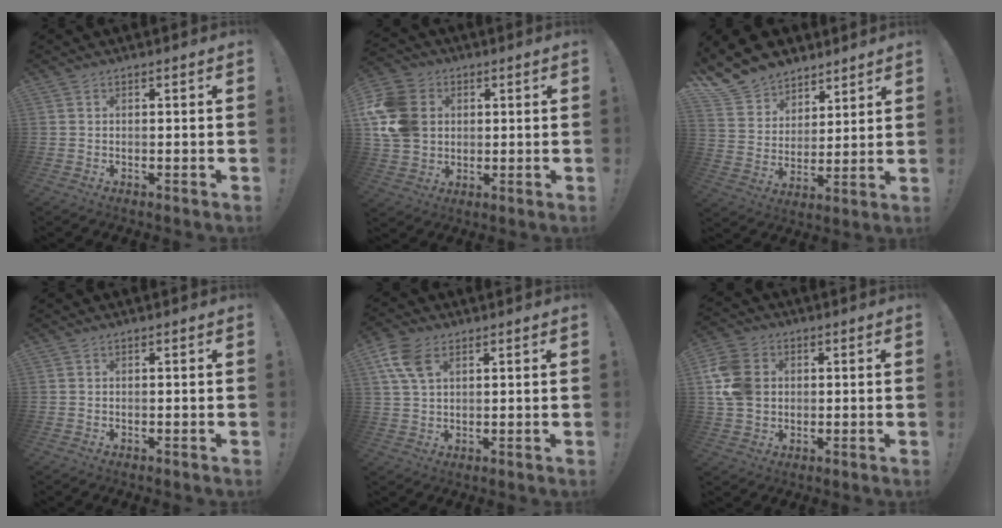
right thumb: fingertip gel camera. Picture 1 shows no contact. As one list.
[{"total": 15.3, "force": [2.5, 12.7, 8.1], "torque": [-0.156, 0.004, 0.054]}, {"total": 12.7, "force": [10.0, 7.5, 2.2], "torque": [-0.057, -0.083, 0.194]}, {"total": 0.0}, {"total": 8.8, "force": [4.0, 5.3, 5.6], "torque": [-0.109, -0.005, 0.081]}, {"total": 12.8, "force": [1.7, 10.4, 7.3], "torque": [-0.149, 0.004, 0.036]}]